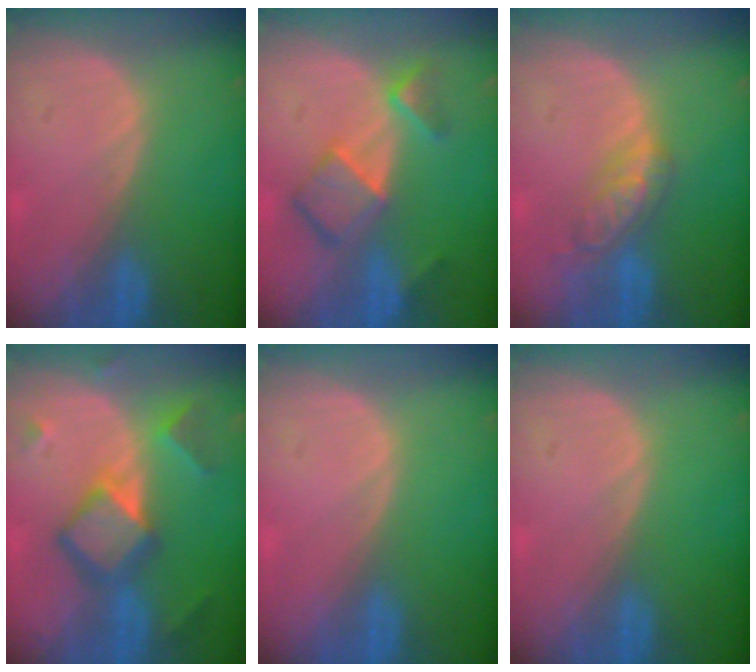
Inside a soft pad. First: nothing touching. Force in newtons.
{"total": 7.4, "press": 6.4, "slide": 3.7}
{"total": 5.9, "press": 5.1, "slide": 2.9}
{"total": 7.7, "press": 7.7, "slide": 0.4}
{"total": 0.0}
{"total": 0.0}